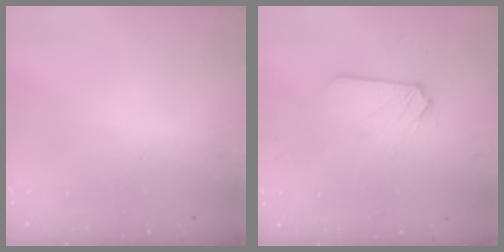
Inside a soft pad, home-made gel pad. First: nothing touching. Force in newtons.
{"total": 1.0, "press": 1.0, "slide": 0.1}